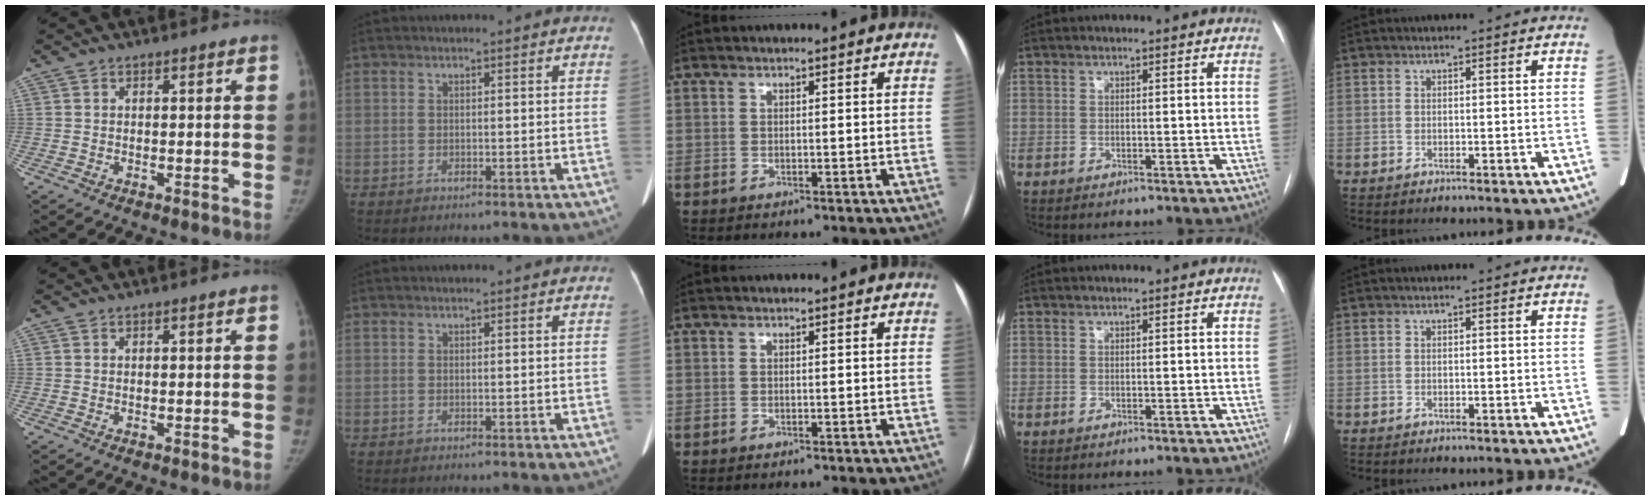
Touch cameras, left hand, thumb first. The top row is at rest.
{}